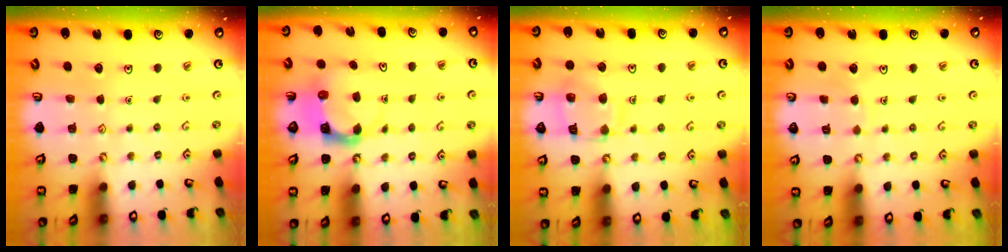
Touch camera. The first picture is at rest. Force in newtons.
{"total": 3.9, "press": 3.9, "slide": 0.4}
{"total": 12.4, "press": 12.4, "slide": 1.2}
{"total": 1.8, "press": 1.8, "slide": 0.0}